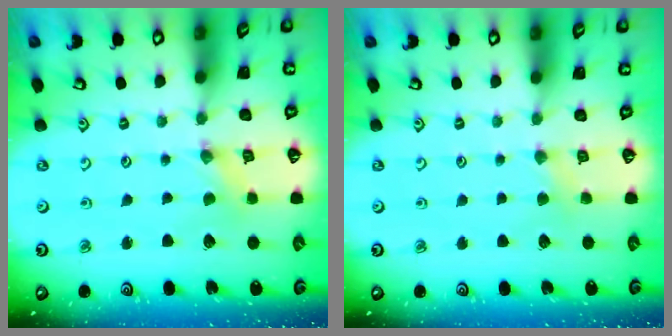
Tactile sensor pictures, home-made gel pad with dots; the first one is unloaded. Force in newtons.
{"total": 2.7, "press": 2.7, "slide": 0.5}